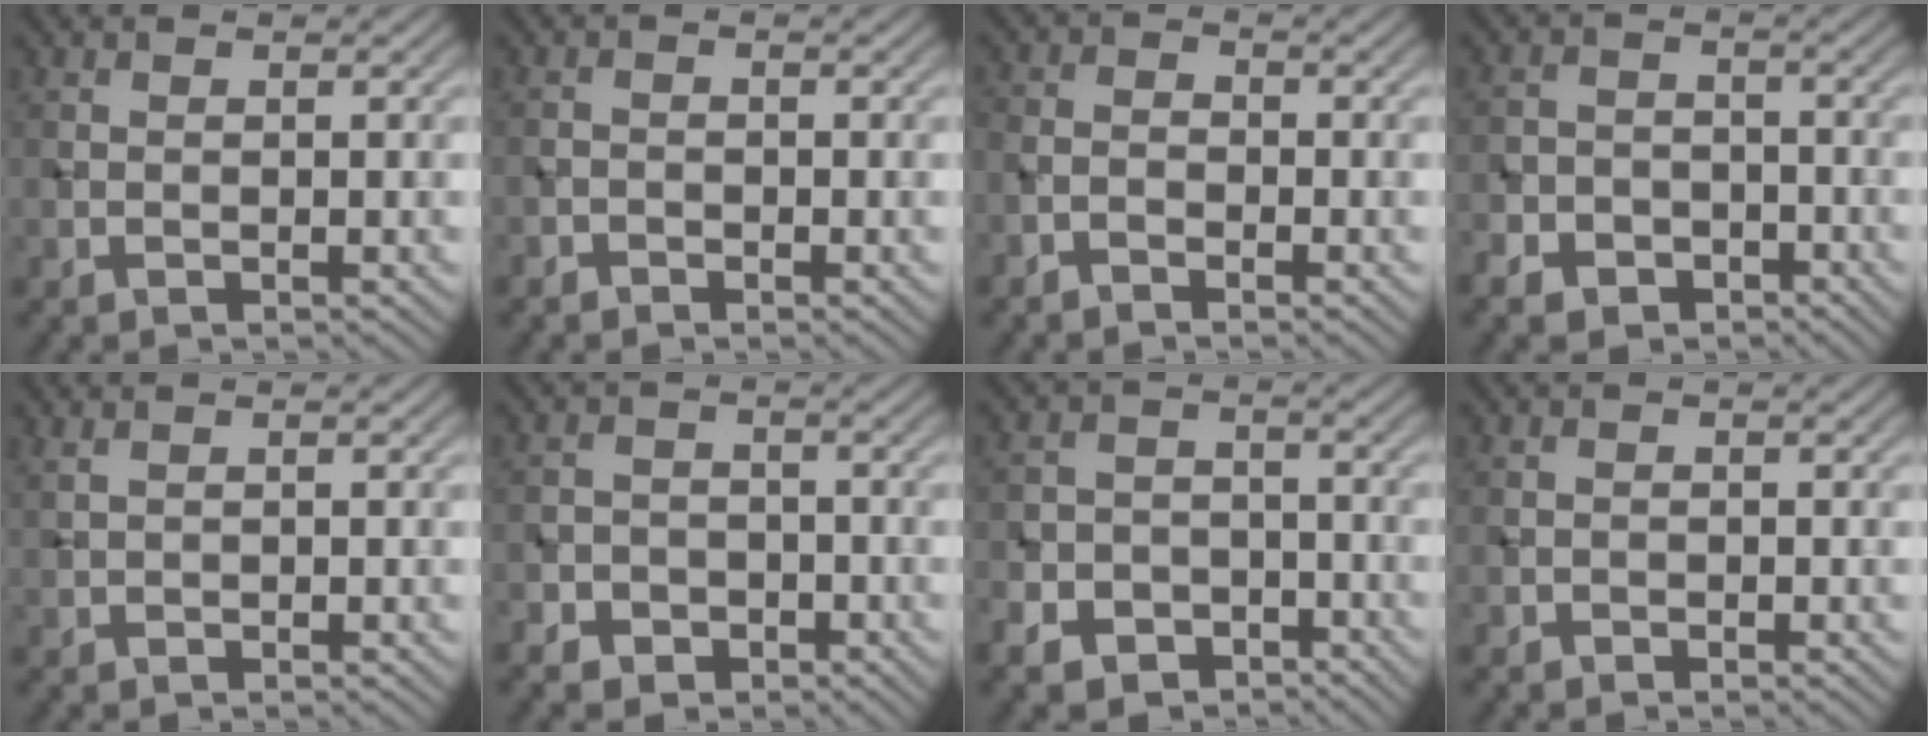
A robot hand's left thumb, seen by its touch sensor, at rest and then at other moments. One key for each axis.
{"total": 1.1, "fx": -0.9, "fy": 0.6, "fz": 0.3, "tx": -0.003, "ty": -0.001, "tz": -0.020}
{"total": 2.1, "fx": -1.7, "fy": 1.0, "fz": 0.7, "tx": -0.015, "ty": 0.003, "tz": -0.042}
{"total": 5.7, "fx": -4.0, "fy": 3.6, "fz": 1.8, "tx": -0.029, "ty": -0.005, "tz": -0.076}
{"total": 0.9, "fx": 0.6, "fy": 0.3, "fz": 0.6, "tx": -0.021, "ty": 0.003, "tz": 0.016}
{"total": 4.7, "fx": -3.1, "fy": 3.3, "fz": 1.0, "tx": -0.003, "ty": -0.002, "tz": -0.060}
{"total": 7.4, "fx": -5.1, "fy": 4.9, "fz": 2.3, "tx": -0.047, "ty": -0.013, "tz": -0.096}
{"total": 0.5, "fx": -0.4, "fy": 0.4, "fz": 0.1, "tx": 0.002, "ty": -0.003, "tz": -0.007}